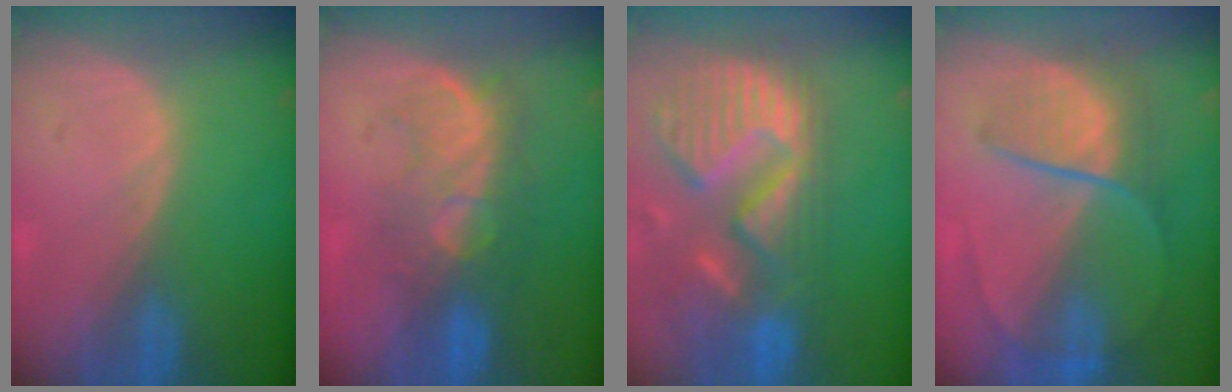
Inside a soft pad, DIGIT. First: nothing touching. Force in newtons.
{"total": 8.1, "press": 7.9, "slide": 1.9}
{"total": 14.1, "press": 11.7, "slide": 7.7}
{"total": 7.3, "press": 6.8, "slide": 2.6}